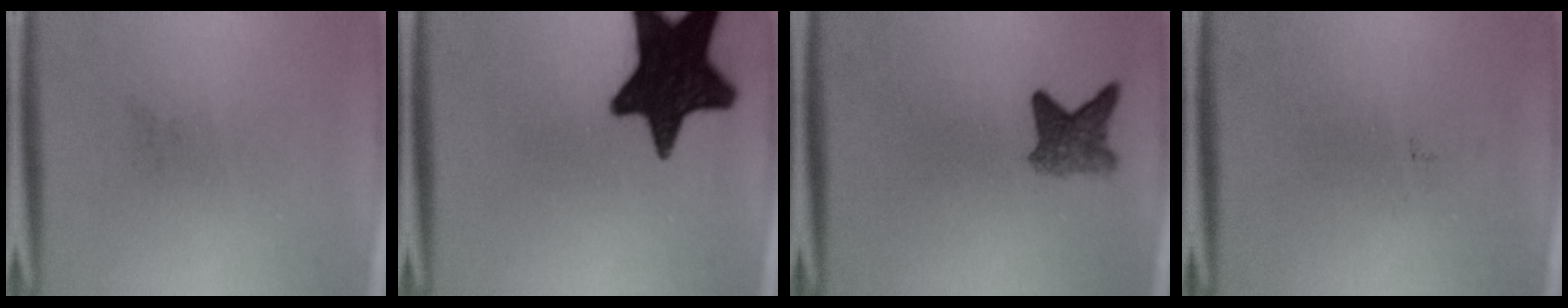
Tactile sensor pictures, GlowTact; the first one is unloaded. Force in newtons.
{"total": 18.4}
{"total": 3.9}
{"total": 0.0}